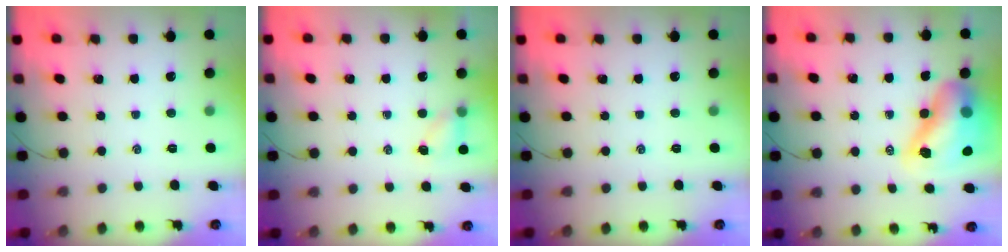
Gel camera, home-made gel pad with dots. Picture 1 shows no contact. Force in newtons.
{"total": 4.6, "press": 4.4, "slide": 1.3}
{"total": 0.0}
{"total": 16.2, "press": 15.5, "slide": 4.5}